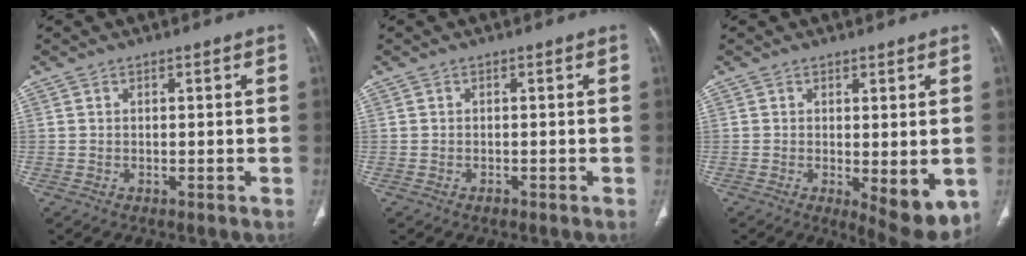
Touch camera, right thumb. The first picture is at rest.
{"total": 0.8, "force": [-0.5, 0.5, 0.3], "torque": [-0.005, 0.001, -0.008]}
{"total": 7.9, "force": [-1.5, 3.0, 7.2], "torque": [-0.093, -0.023, -0.013]}